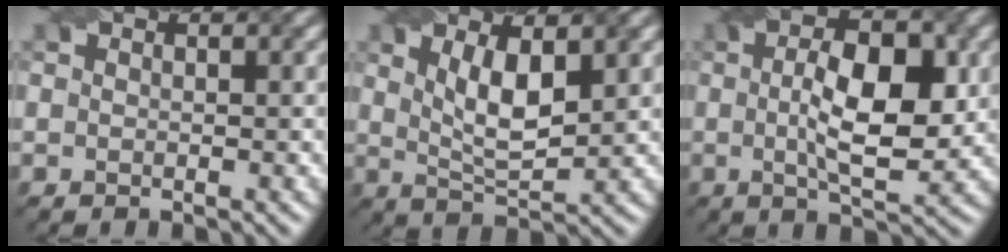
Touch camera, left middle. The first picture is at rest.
{"total": 4.4, "force": [1.4, 1.5, 3.9], "torque": [-0.081, -0.007, 0.030]}
{"total": 7.5, "force": [0.5, 2.7, 6.9], "torque": [-0.112, 0.003, 0.006]}